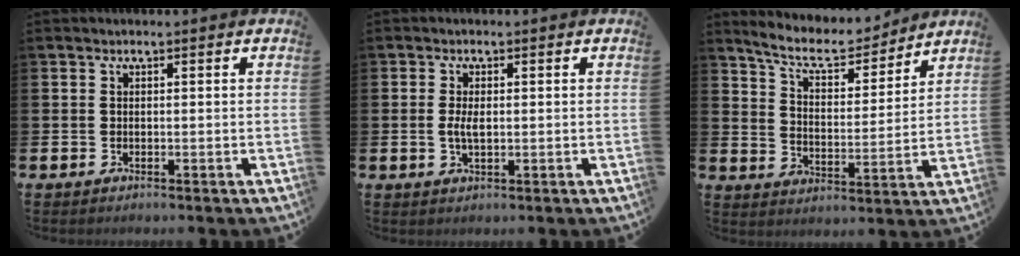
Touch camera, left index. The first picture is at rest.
{"total": 2.5, "force": [0.0, 1.1, 2.3], "torque": [-0.039, 0.001, -0.002]}
{"total": 8.2, "force": [7.6, 2.0, 2.3], "torque": [-0.072, -0.050, 0.132]}